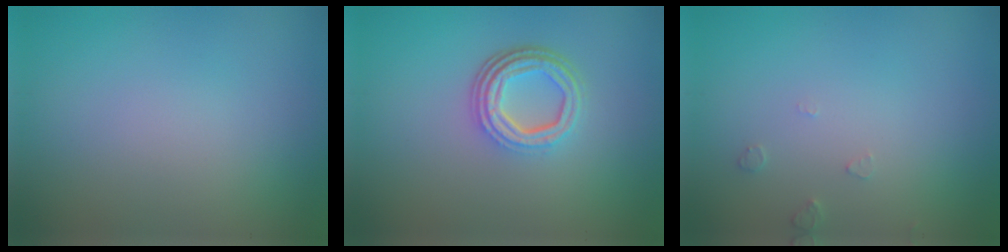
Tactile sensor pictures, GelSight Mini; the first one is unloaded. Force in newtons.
{"total": 4.4, "press": 3.3, "slide": 3.0}
{"total": 0.9, "press": 0.9, "slide": 0.2}